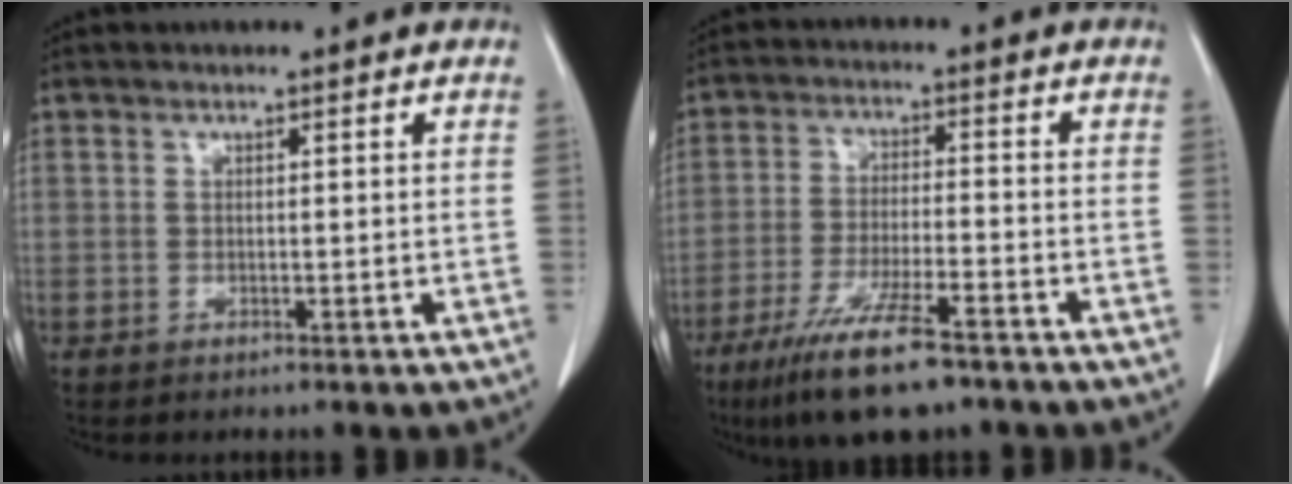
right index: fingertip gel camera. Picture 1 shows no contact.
{"total": 11.8, "force": [-8.2, 2.0, 8.3], "torque": [-0.152, -0.027, -0.140]}